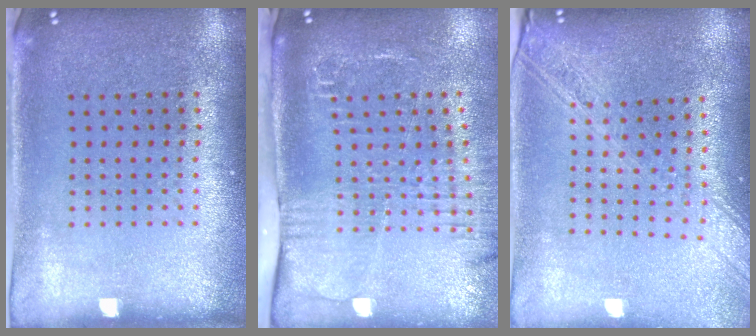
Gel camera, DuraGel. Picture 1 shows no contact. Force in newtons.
{"total": 2.7, "press": 2.1, "slide": 1.6}
{"total": 2.2, "press": 1.9, "slide": 1.2}